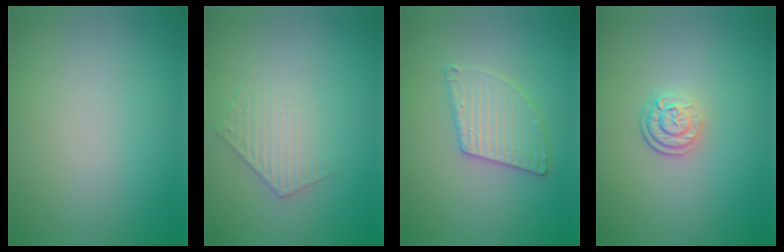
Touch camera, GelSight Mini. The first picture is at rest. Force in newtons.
{"total": 2.4, "press": 2.4, "slide": 0.3}
{"total": 3.0, "press": 3.0, "slide": 0.2}
{"total": 2.5, "press": 1.9, "slide": 1.6}